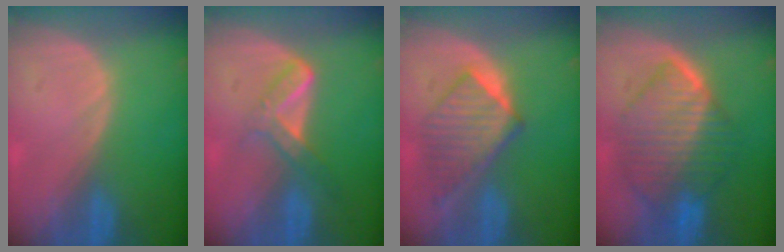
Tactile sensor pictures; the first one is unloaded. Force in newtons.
{"total": 5.5, "press": 4.7, "slide": 2.8}
{"total": 6.9, "press": 6.9, "slide": 0.2}
{"total": 10.5, "press": 10.4, "slide": 1.0}